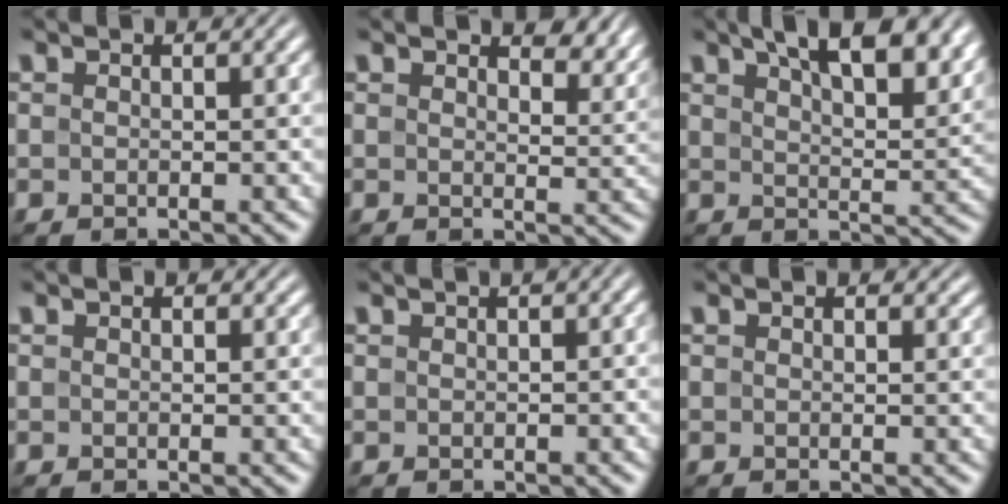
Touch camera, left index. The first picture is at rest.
{"total": 4.3, "force": [3.3, 1.7, 2.3], "torque": [-0.035, -0.001, 0.048]}
{"total": 11.1, "force": [7.0, 4.4, 7.4], "torque": [-0.084, 0.025, 0.081]}
{"total": 0.5, "force": [0.4, 0.2, 0.1], "torque": [0.000, 0.001, 0.007]}
{"total": 1.5, "force": [0.7, 0.4, 1.2], "torque": [-0.017, 0.005, 0.008]}
{"total": 0.8, "force": [0.7, 0.4, 0.2], "torque": [-0.003, -0.002, 0.011]}